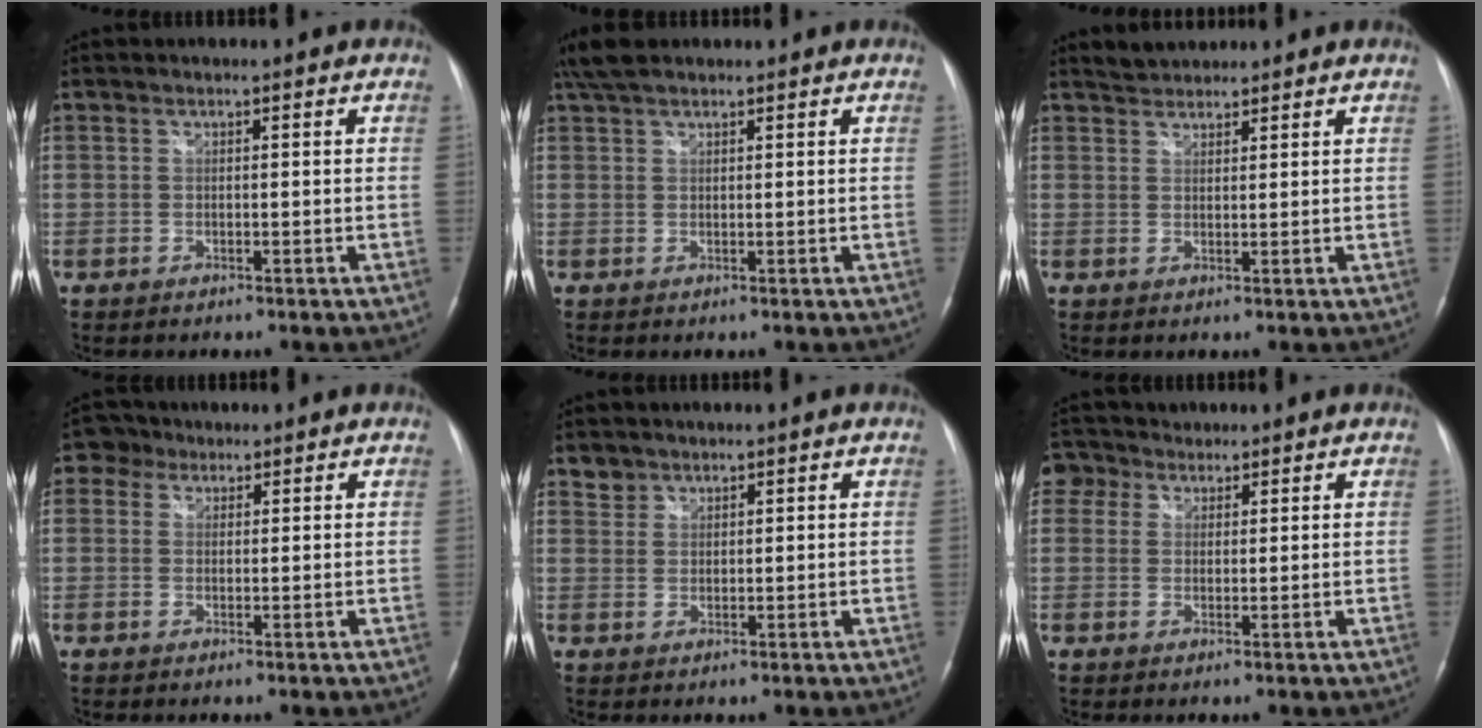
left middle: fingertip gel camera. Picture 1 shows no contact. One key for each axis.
{"total": 4.5, "fx": 3.6, "fy": 1.5, "fz": 2.2, "tx": -0.051, "ty": 0.024, "tz": 0.070}
{"total": 2.6, "fx": 2.4, "fy": 0.9, "fz": 0.0, "tx": -0.006, "ty": 0.014, "tz": 0.042}
{"total": 3.0, "fx": 1.7, "fy": 2.5, "fz": 0.4, "tx": -0.008, "ty": 0.014, "tz": 0.024}
{"total": 2.2, "fx": 1.7, "fy": 1.4, "fz": -0.3, "tx": 0.011, "ty": 0.010, "tz": 0.025}
{"total": 3.8, "fx": 2.3, "fy": 3.0, "fz": 0.1, "tx": -0.007, "ty": 0.023, "tz": 0.040}